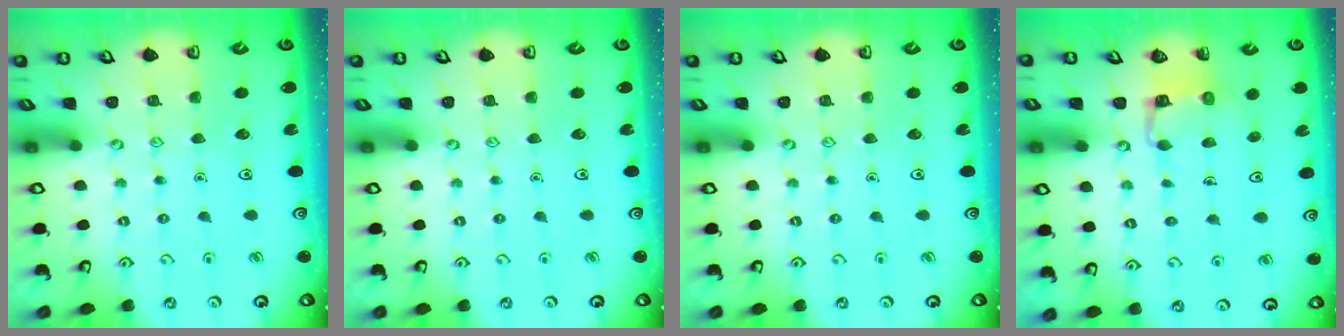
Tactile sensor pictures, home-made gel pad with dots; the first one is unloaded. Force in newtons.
{"total": 0.0}
{"total": 0.0}
{"total": 4.2, "press": 4.2, "slide": 0.3}